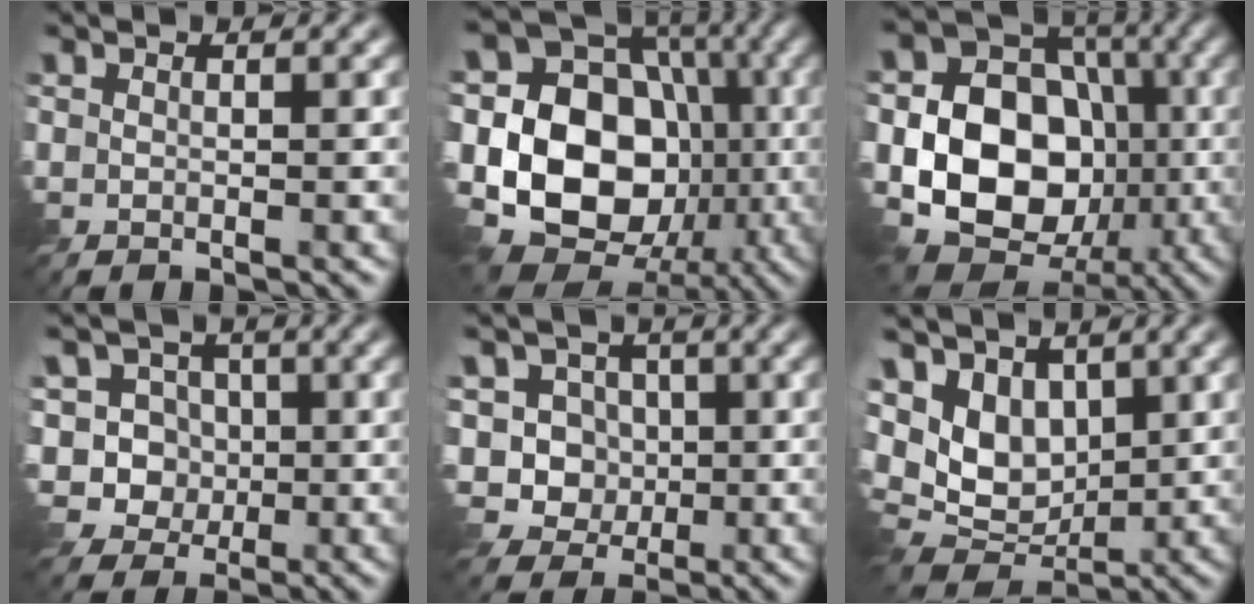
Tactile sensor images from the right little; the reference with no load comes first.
{"total": 18.4, "force": [-3.1, 14.8, 10.5], "torque": [-0.182, 0.013, -0.075]}
{"total": 14.4, "force": [-2.5, 11.4, 8.4], "torque": [-0.131, -0.006, -0.061]}
{"total": 7.1, "force": [0.5, 6.5, 2.9], "torque": [-0.062, 0.018, -0.017]}
{"total": 6.1, "force": [0.1, 5.6, 2.5], "torque": [-0.052, 0.013, -0.022]}
{"total": 7.4, "force": [1.8, 5.4, 4.7], "torque": [-0.110, -0.004, 0.026]}